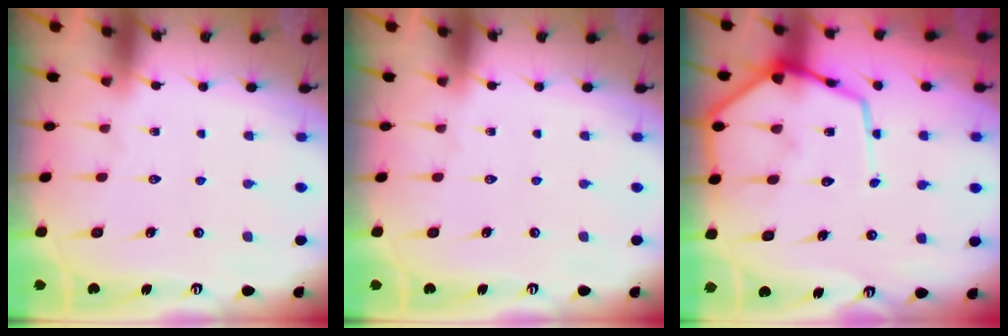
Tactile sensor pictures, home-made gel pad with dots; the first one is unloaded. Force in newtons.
{"total": 0.0}
{"total": 14.7, "press": 14.6, "slide": 1.6}